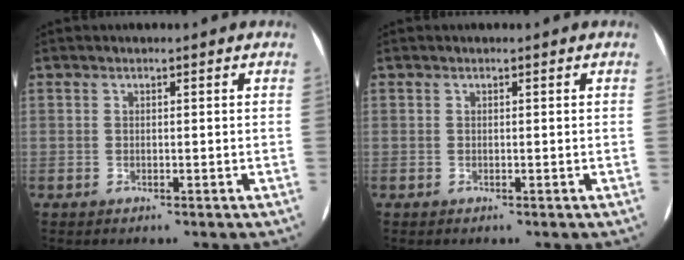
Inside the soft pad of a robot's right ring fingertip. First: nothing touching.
{"total": 0.0}